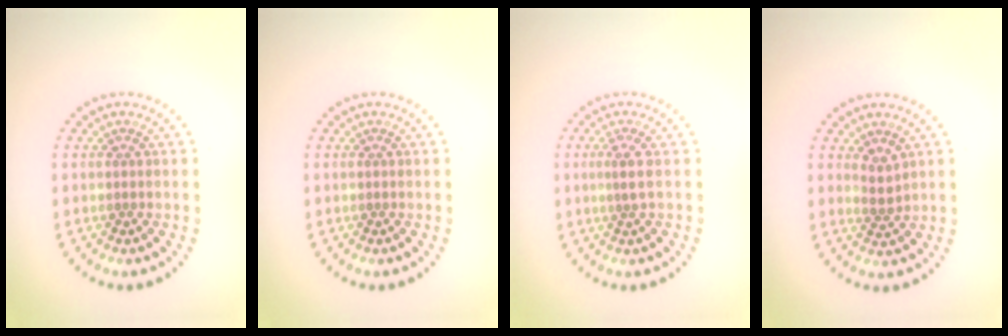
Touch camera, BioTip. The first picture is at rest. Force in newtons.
{"total": 0.0}
{"total": 1.6, "press": 1.0, "slide": 1.2}
{"total": 1.5, "press": 1.2, "slide": 0.9}